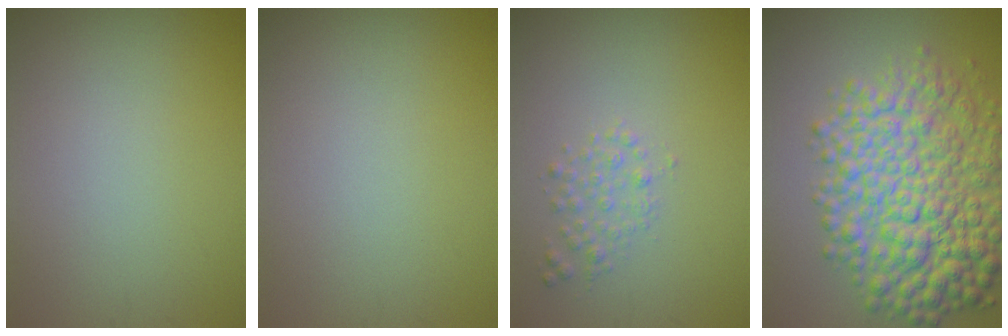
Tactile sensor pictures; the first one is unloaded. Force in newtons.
{"total": 0.0}
{"total": 1.5, "press": 1.5, "slide": 0.1}
{"total": 9.9, "press": 9.9, "slide": 0.1}